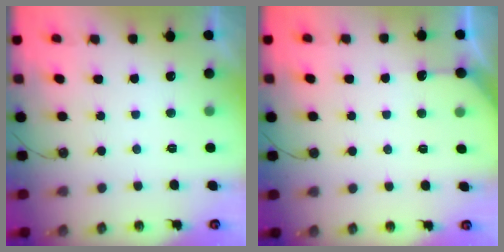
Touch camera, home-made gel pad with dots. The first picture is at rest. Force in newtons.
{"total": 4.1, "press": 4.1, "slide": 0.5}